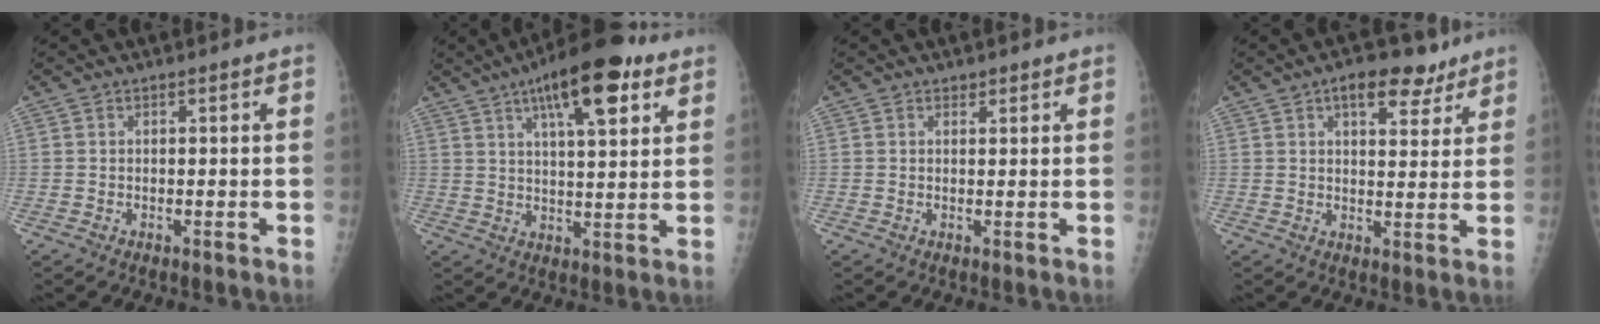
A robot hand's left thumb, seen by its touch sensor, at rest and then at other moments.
{"total": 15.6, "force": [8.1, 5.0, 12.4], "torque": [-0.168, -0.018, 0.122]}
{"total": 1.1, "force": [0.9, 0.6, 0.3], "torque": [0.004, -0.006, 0.012]}
{"total": 8.9, "force": [5.5, 4.3, 5.5], "torque": [-0.052, -0.021, 0.076]}